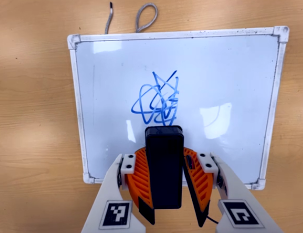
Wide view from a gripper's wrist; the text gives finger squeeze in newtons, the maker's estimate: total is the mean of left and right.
{"total": 9.8, "left": 9.3, "right": 10.4}